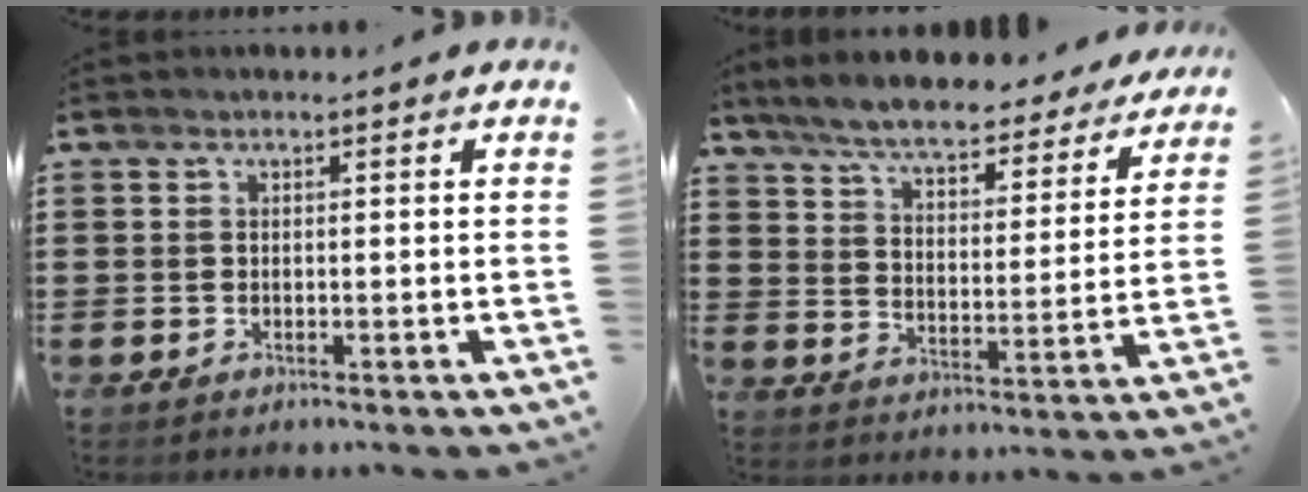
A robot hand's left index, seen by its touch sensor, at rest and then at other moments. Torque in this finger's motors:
{"motor_torque": [1.45, -0.69, 0.35, 0.21]}